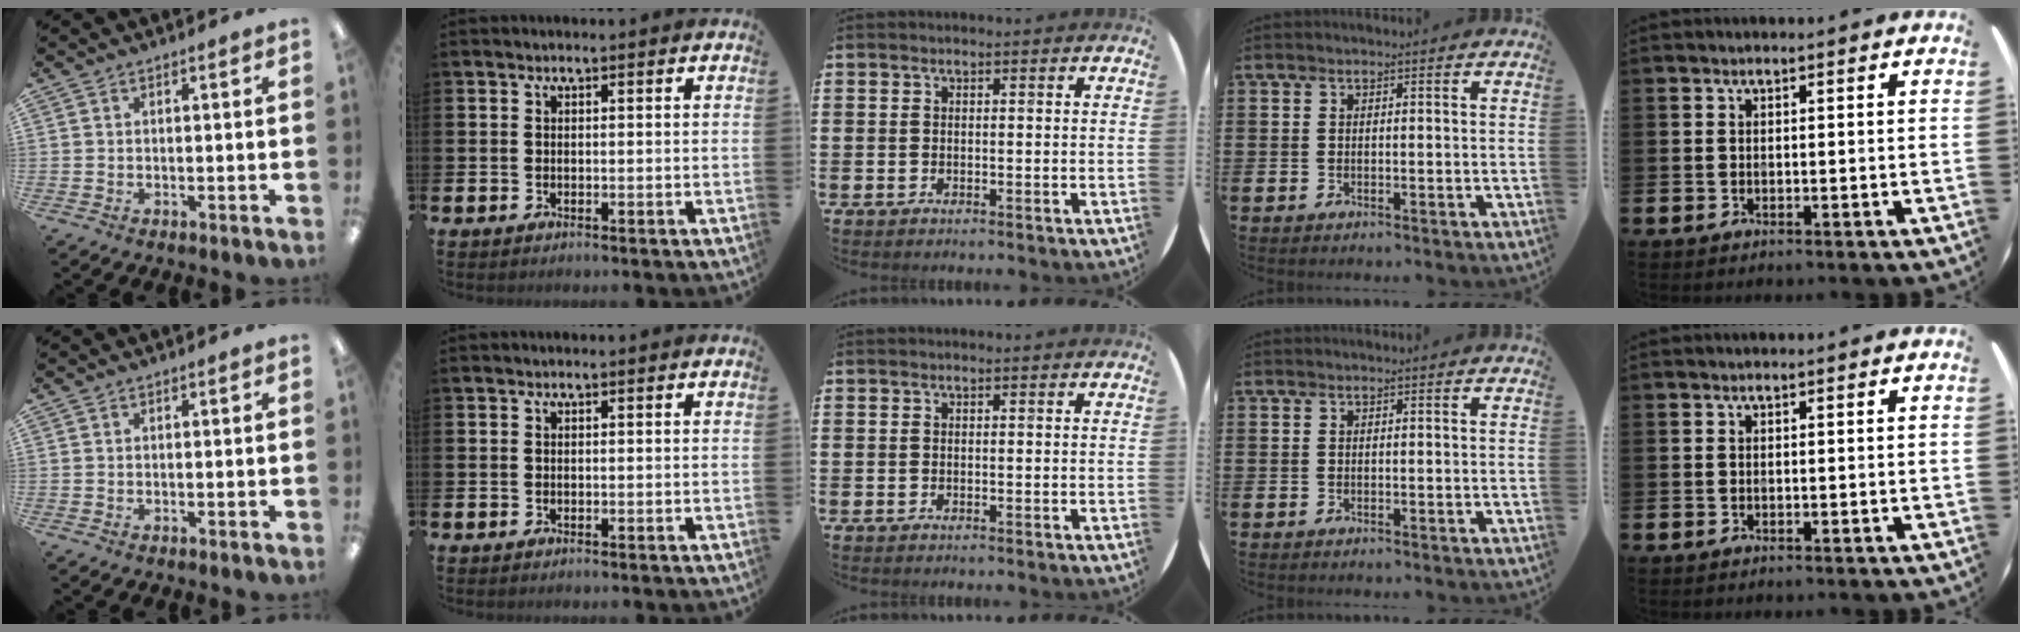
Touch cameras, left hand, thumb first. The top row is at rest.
{}